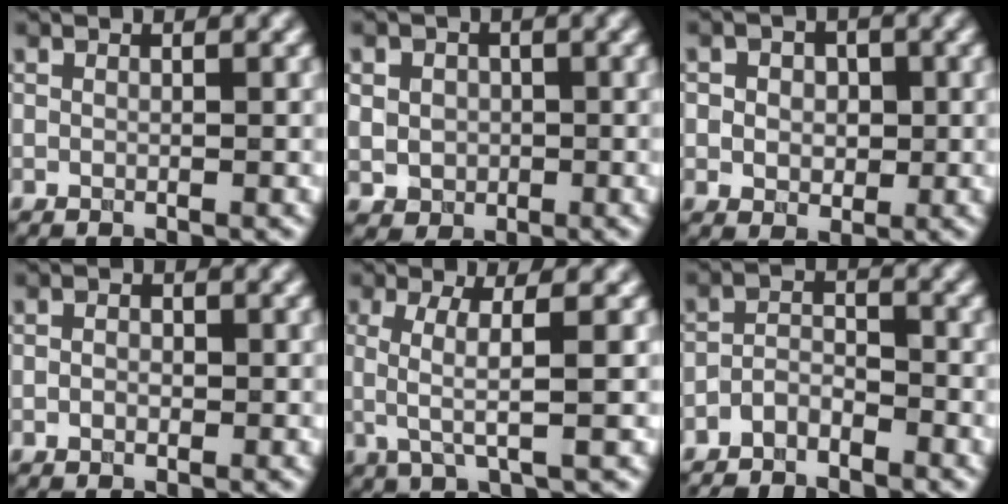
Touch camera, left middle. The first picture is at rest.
{"total": 3.1, "force": [0.2, 2.8, 1.3], "torque": [-0.020, 0.008, -0.004]}
{"total": 3.5, "force": [0.5, 2.8, 2.0], "torque": [-0.020, 0.007, -0.011]}
{"total": 1.2, "force": [-0.2, 0.8, 0.8], "torque": [-0.016, -0.001, -0.006]}
{"total": 4.0, "force": [0.1, 1.0, 3.9], "torque": [-0.073, 0.001, 0.000]}
{"total": 2.9, "force": [-2.6, 1.1, 1.0], "torque": [-0.019, 0.000, -0.059]}